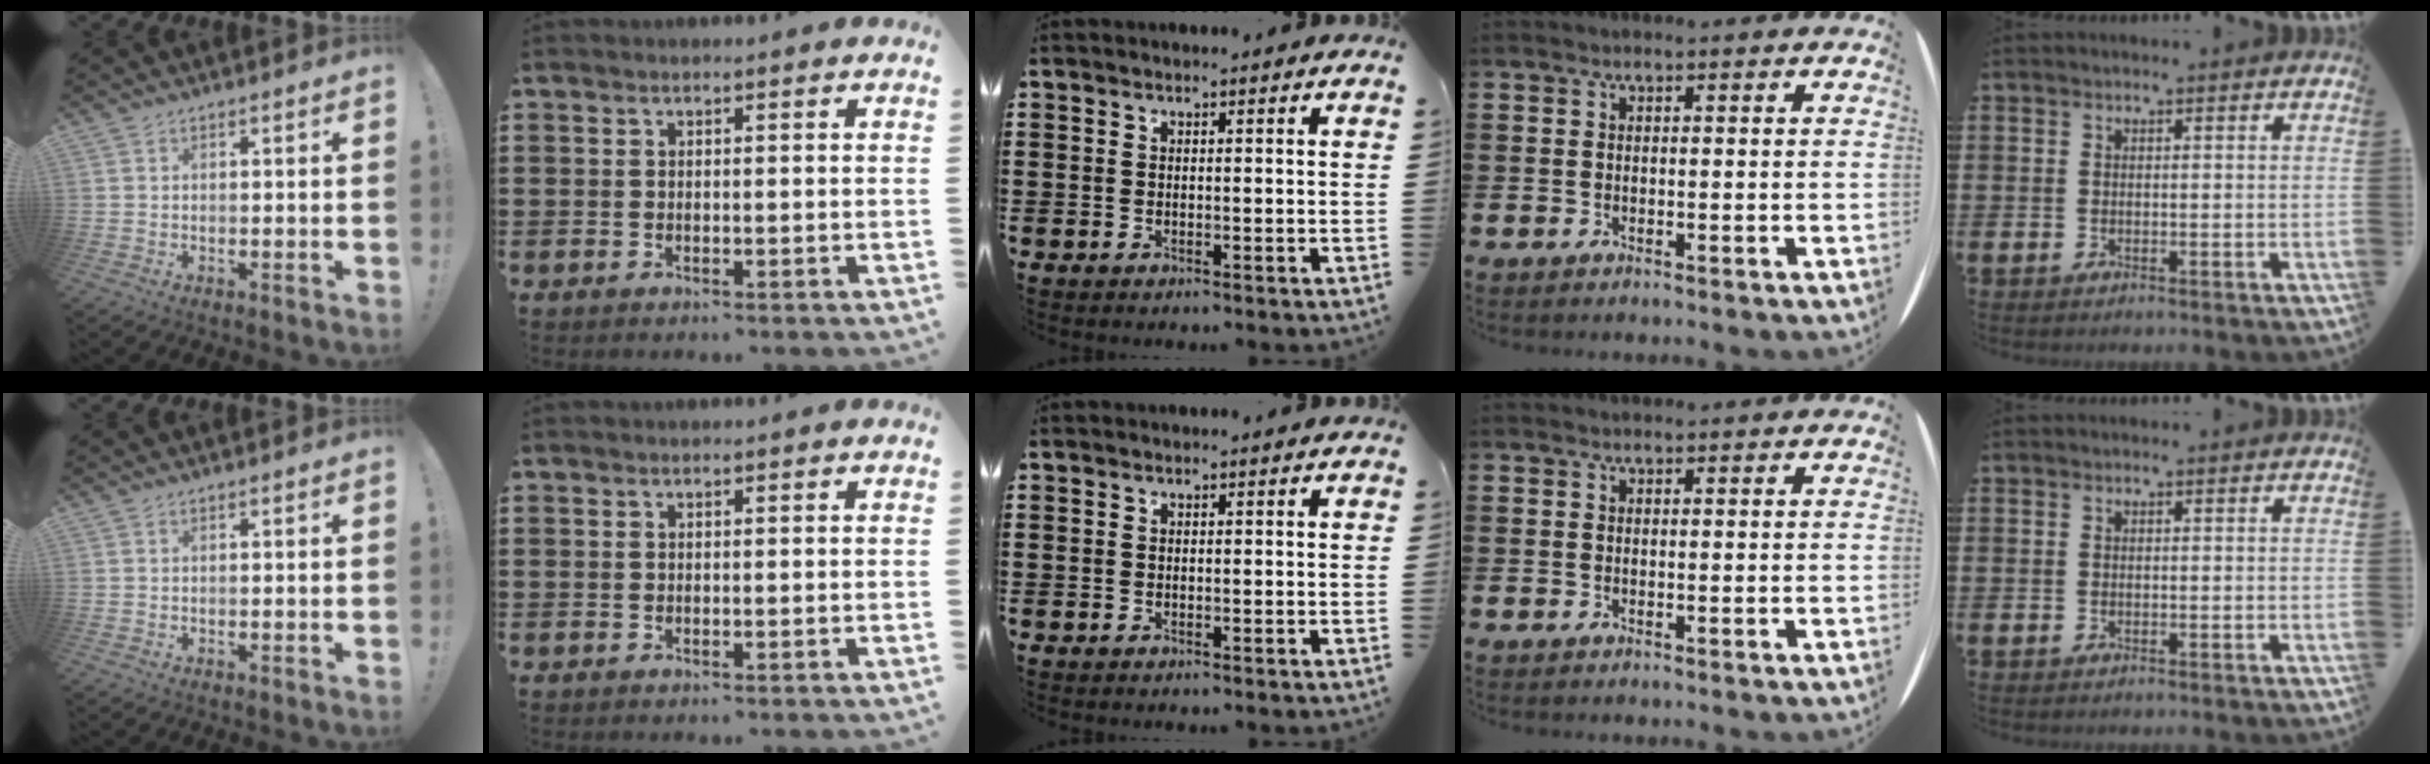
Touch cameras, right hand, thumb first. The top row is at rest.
{}